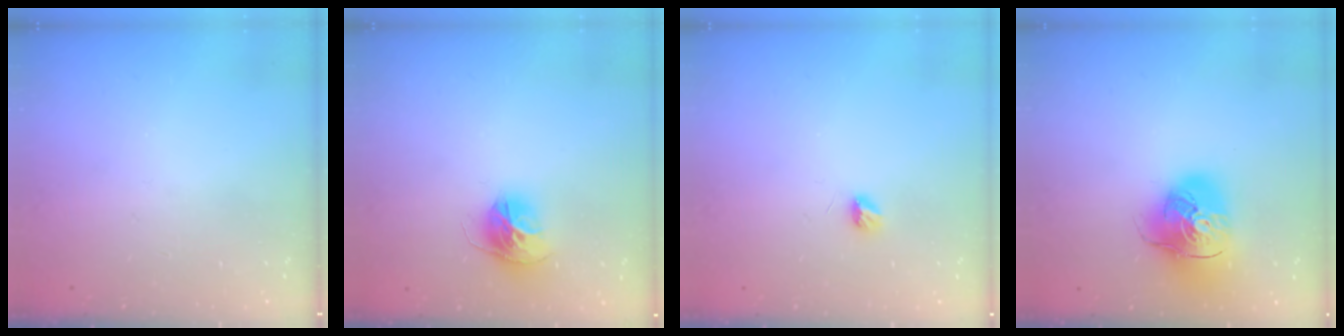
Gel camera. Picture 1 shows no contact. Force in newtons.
{"total": 12.0, "press": 12.0, "slide": 1.2}
{"total": 3.8, "press": 3.7, "slide": 0.5}
{"total": 16.2, "press": 16.0, "slide": 2.4}